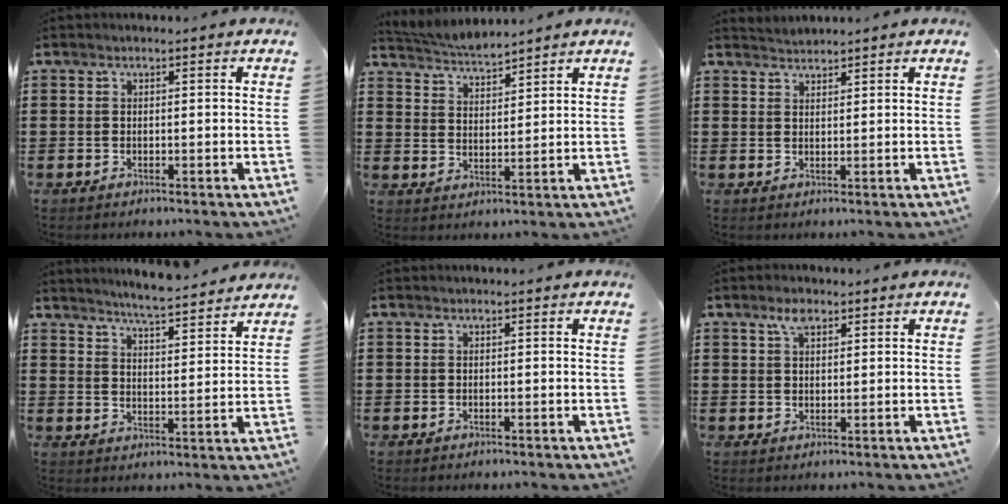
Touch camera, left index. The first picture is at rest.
{"total": 3.6, "force": [3.5, 0.2, 0.3], "torque": [-0.020, -0.016, 0.062]}
{"total": 1.7, "force": [1.7, 0.0, -0.1], "torque": [-0.002, 0.003, 0.032]}
{"total": 4.8, "force": [4.7, -0.7, 1.0], "torque": [-0.031, -0.036, 0.077]}
{"total": 0.0}
{"total": 3.1, "force": [2.1, 1.4, 1.8], "torque": [-0.033, 0.001, 0.036]}